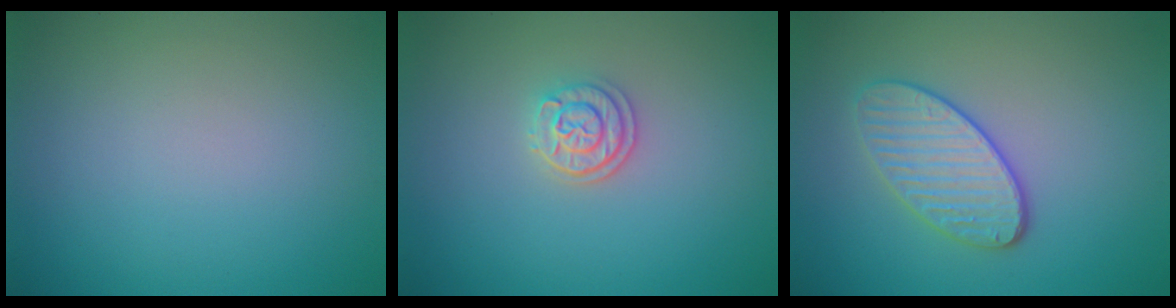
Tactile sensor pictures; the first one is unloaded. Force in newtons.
{"total": 2.2, "press": 2.1, "slide": 0.9}
{"total": 3.4, "press": 3.2, "slide": 1.2}